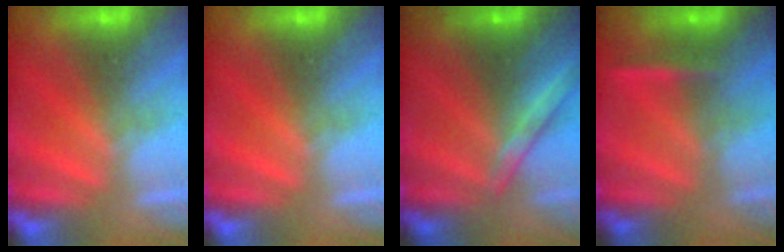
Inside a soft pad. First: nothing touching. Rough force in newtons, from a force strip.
{"total": 0.0}
{"total": 2.2}
{"total": 2.4}